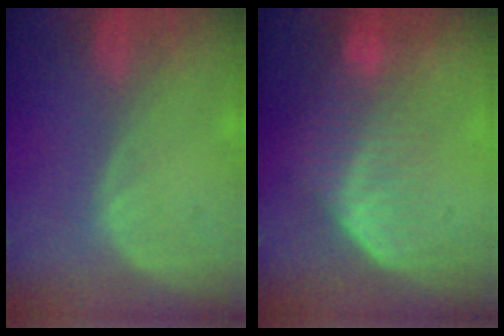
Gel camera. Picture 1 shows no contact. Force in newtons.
{"total": 7.3, "press": 6.3, "slide": 3.7}